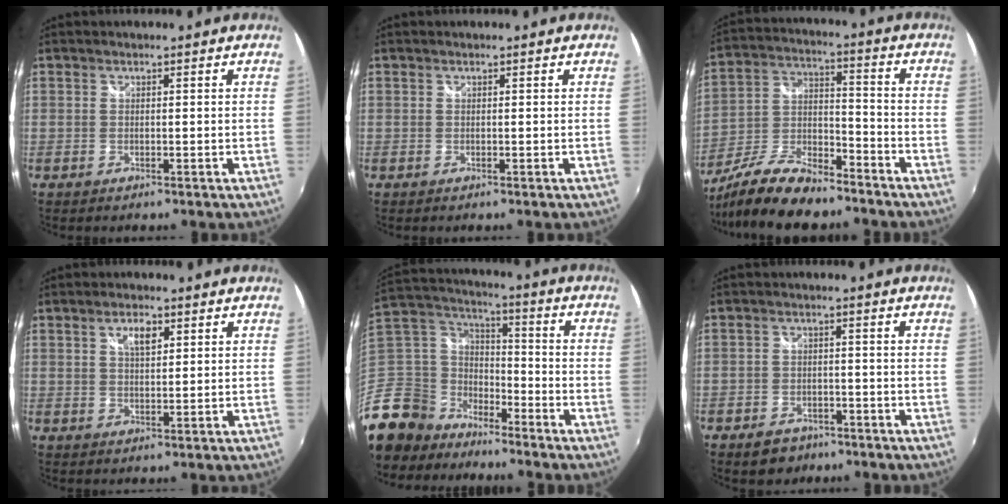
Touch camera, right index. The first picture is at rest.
{"total": 0.0}
{"total": 15.9, "force": [-12.2, 5.2, 8.8], "torque": [-0.192, -0.010, -0.222]}
{"total": 3.7, "force": [1.6, 1.6, 2.9], "torque": [-0.048, 0.006, 0.027]}
{"total": 14.9, "force": [-10.4, 10.2, 3.4], "torque": [-0.131, 0.029, -0.207]}
{"total": 5.7, "force": [-4.0, 3.8, 1.4], "torque": [-0.047, 0.007, -0.058]}